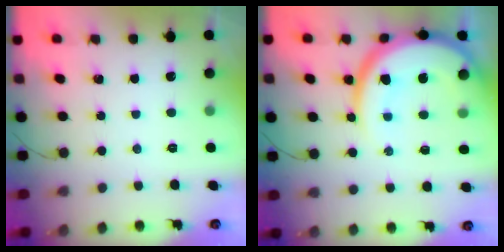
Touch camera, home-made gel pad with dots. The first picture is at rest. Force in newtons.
{"total": 16.8, "press": 16.7, "slide": 1.6}